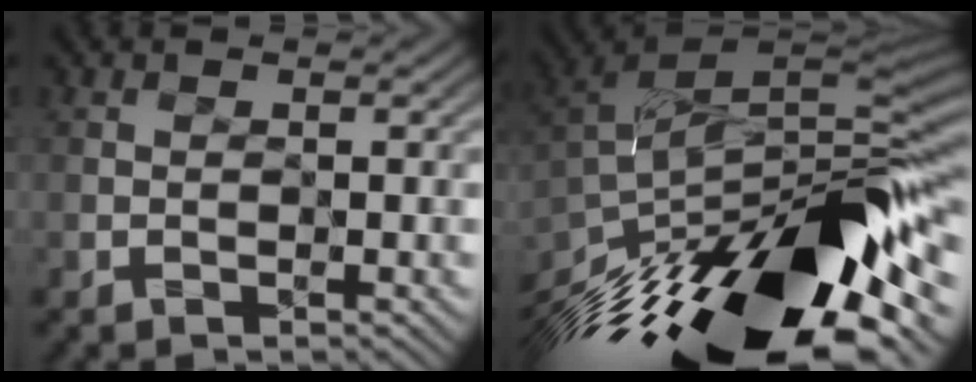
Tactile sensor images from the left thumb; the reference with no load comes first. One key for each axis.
{"total": 17.4, "fx": -8.8, "fy": 6.1, "fz": 13.7, "tx": -0.244, "ty": -0.011, "tz": -0.151}